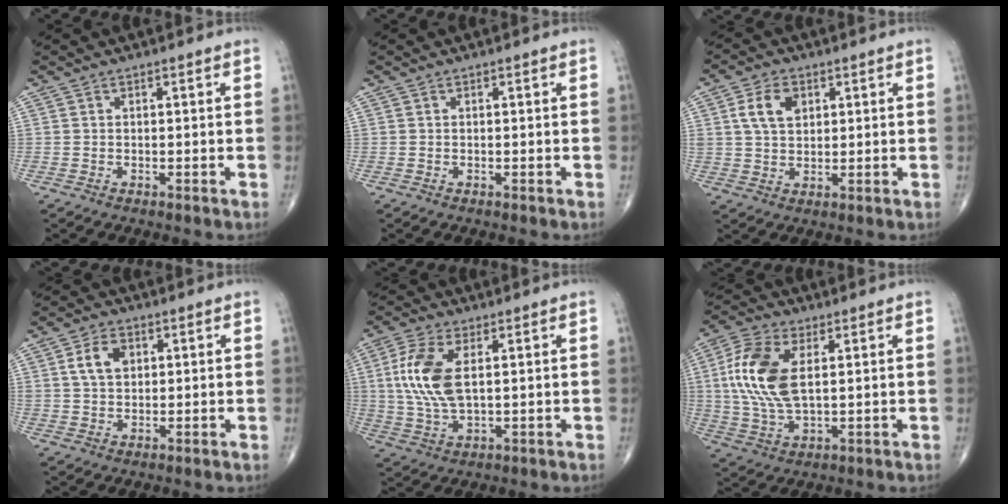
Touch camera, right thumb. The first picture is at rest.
{"total": 0.0}
{"total": 6.6, "force": [2.3, 4.4, 4.4], "torque": [-0.071, -0.005, 0.043]}
{"total": 5.8, "force": [1.8, 3.9, 3.9], "torque": [-0.061, -0.001, 0.033]}
{"total": 11.1, "force": [2.1, 5.3, 9.5], "torque": [-0.213, -0.003, 0.046]}
{"total": 13.7, "force": [2.7, 6.9, 11.5], "torque": [-0.250, -0.001, 0.053]}